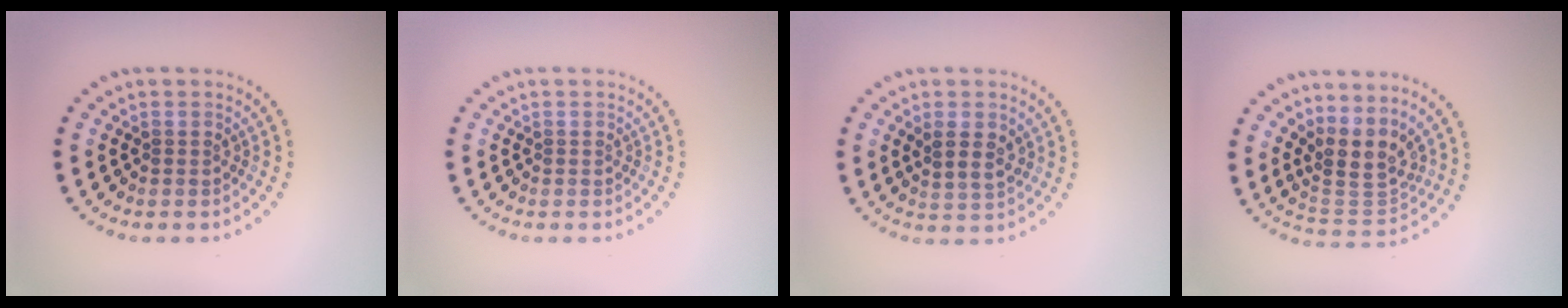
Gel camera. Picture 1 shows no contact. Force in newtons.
{"total": 0.0}
{"total": 2.4, "press": 2.3, "slide": 0.8}
{"total": 3.8, "press": 3.0, "slide": 2.3}